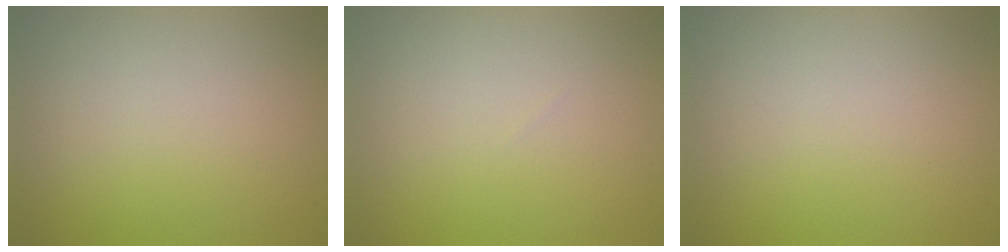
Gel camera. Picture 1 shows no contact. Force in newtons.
{"total": 0.0}
{"total": 0.0}